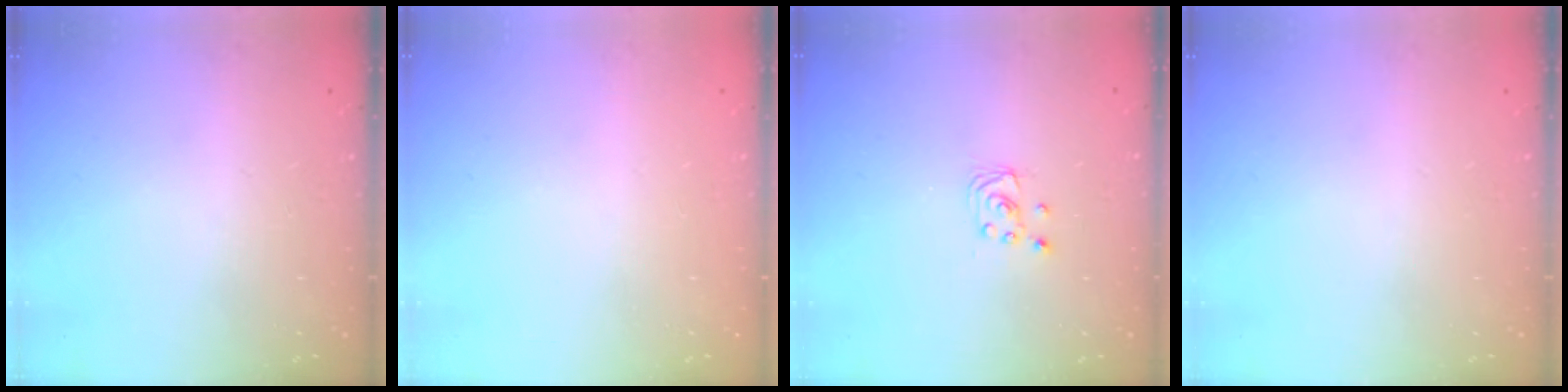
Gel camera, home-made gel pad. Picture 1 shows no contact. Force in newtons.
{"total": 0.0}
{"total": 1.9, "press": 1.9, "slide": 0.1}
{"total": 0.0}